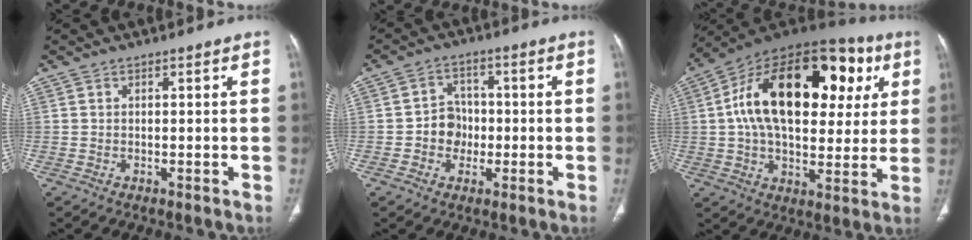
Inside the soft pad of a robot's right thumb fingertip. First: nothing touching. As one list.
[{"total": 5.6, "force": [-1.0, 5.1, 2.2], "torque": [-0.005, 0.016, -0.024]}, {"total": 29.2, "force": [6.9, 16.5, 23.1], "torque": [-0.356, 0.033, 0.104]}]